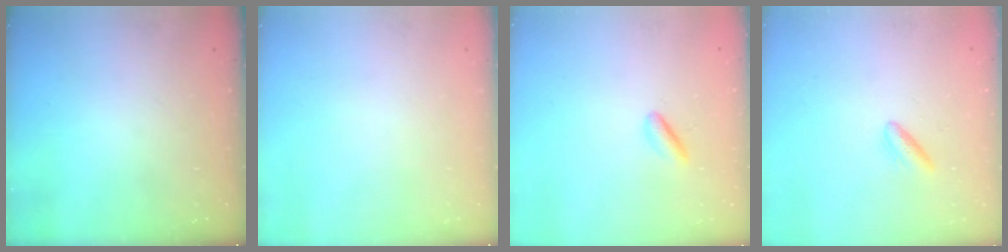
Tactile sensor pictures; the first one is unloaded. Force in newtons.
{"total": 0.0}
{"total": 3.8, "press": 3.6, "slide": 1.1}
{"total": 3.1, "press": 2.8, "slide": 1.4}